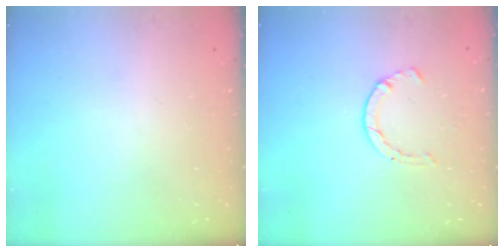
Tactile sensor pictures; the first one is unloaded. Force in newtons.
{"total": 2.1, "press": 2.1, "slide": 0.5}